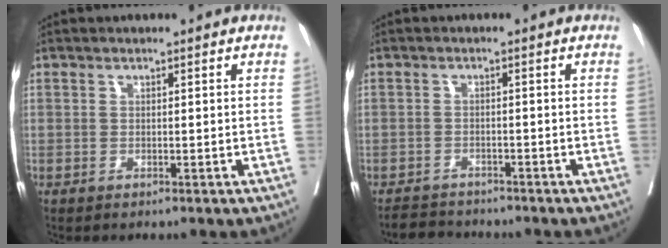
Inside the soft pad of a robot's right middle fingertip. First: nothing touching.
{"total": 3.9, "force": [-3.7, 1.1, 0.0], "torque": [-0.001, -0.010, -0.064]}